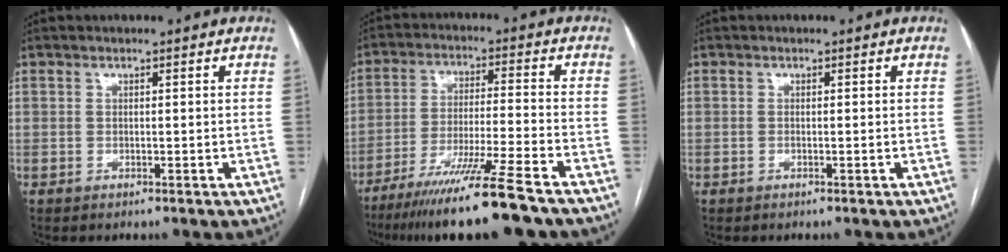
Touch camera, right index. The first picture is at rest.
{"total": 15.1, "force": [-11.4, -1.3, 9.9], "torque": [-0.178, -0.043, -0.189]}
{"total": 0.0}